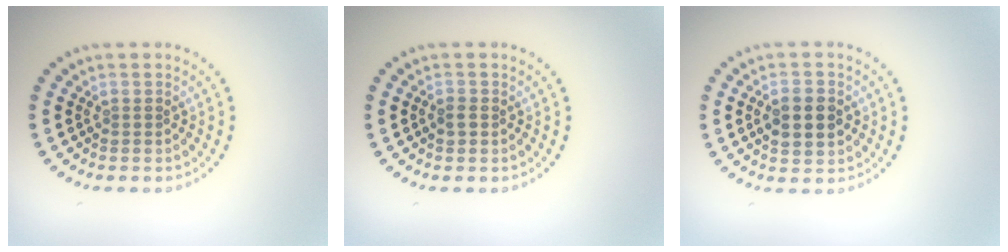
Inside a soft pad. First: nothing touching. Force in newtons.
{"total": 1.1, "press": 1.1, "slide": 0.1}
{"total": 4.2, "press": 4.2, "slide": 0.2}